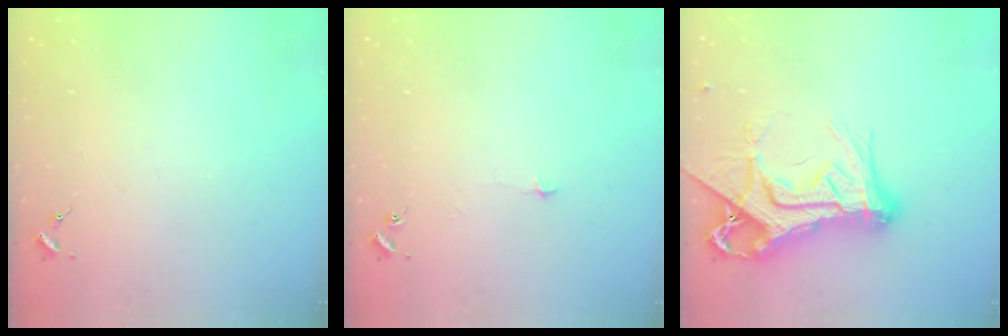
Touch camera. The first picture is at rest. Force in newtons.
{"total": 2.7, "press": 2.6, "slide": 0.3}
{"total": 21.5, "press": 21.4, "slide": 2.2}